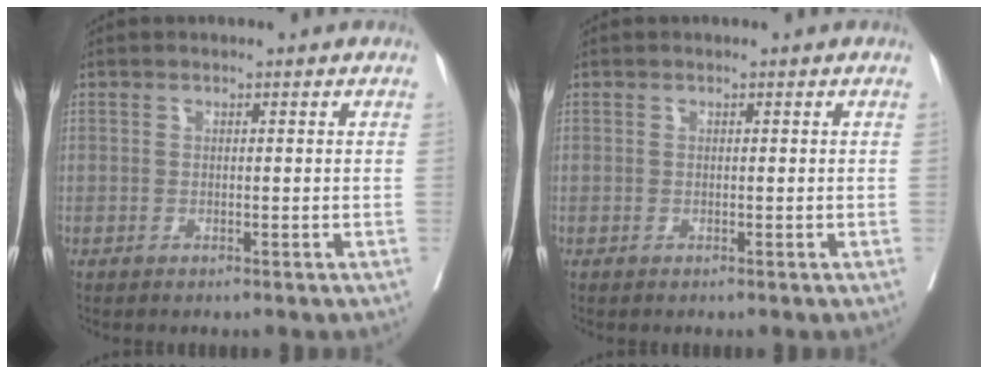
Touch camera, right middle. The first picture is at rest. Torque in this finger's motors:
{"motor_torque": [0.00, -0.01, 0.00, 0.00]}